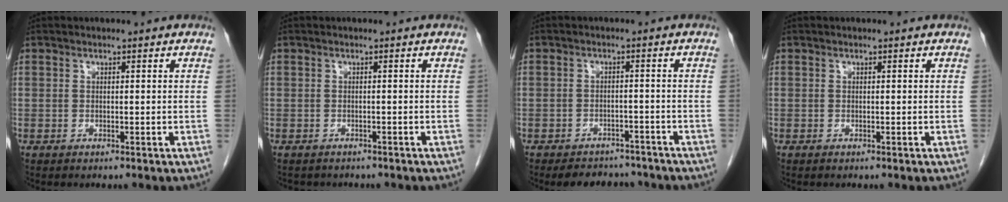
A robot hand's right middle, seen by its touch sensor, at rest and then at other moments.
{"total": 3.4, "force": [-3.0, 1.5, 0.8], "torque": [-0.016, -0.002, -0.034]}
{"total": 7.0, "force": [-6.2, 3.1, 1.2], "torque": [-0.007, 0.000, -0.079]}
{"total": 0.0}